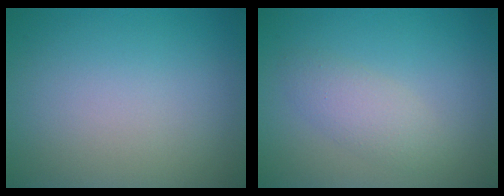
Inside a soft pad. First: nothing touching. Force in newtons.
{"total": 2.4, "press": 2.4, "slide": 0.1}